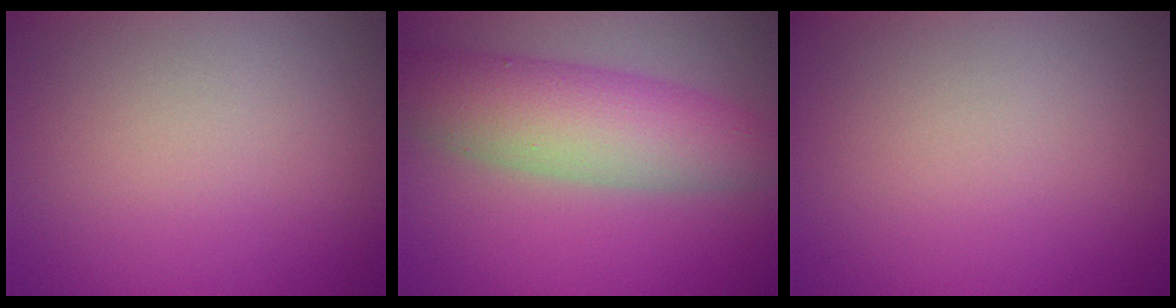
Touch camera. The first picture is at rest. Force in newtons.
{"total": 7.0, "press": 7.0, "slide": 0.2}
{"total": 0.0}